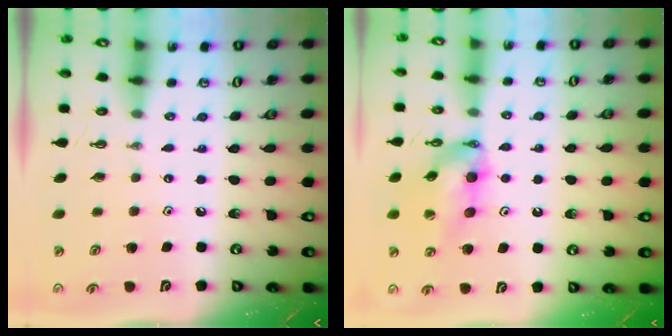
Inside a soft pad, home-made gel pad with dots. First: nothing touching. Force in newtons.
{"total": 12.2, "press": 12.1, "slide": 1.2}